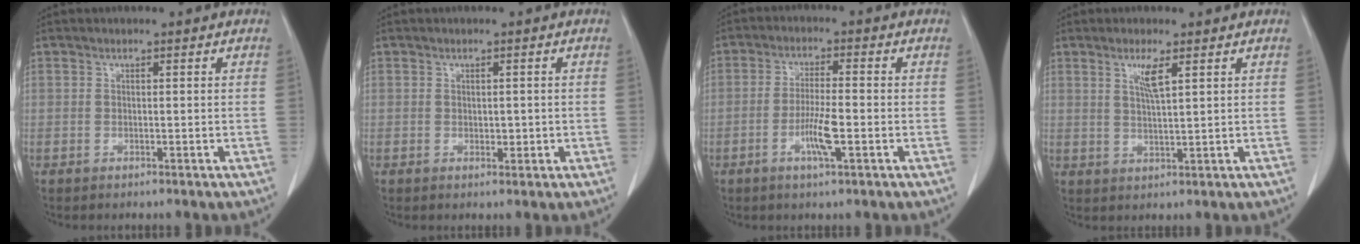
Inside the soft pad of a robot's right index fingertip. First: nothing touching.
{"total": 1.4, "force": [-0.1, 0.9, 1.1], "torque": [-0.012, 0.000, 0.005]}
{"total": 5.6, "force": [-1.9, 0.4, 5.2], "torque": [-0.100, -0.005, -0.034]}
{"total": 3.6, "force": [1.7, 0.1, 3.1], "torque": [-0.063, -0.003, 0.035]}